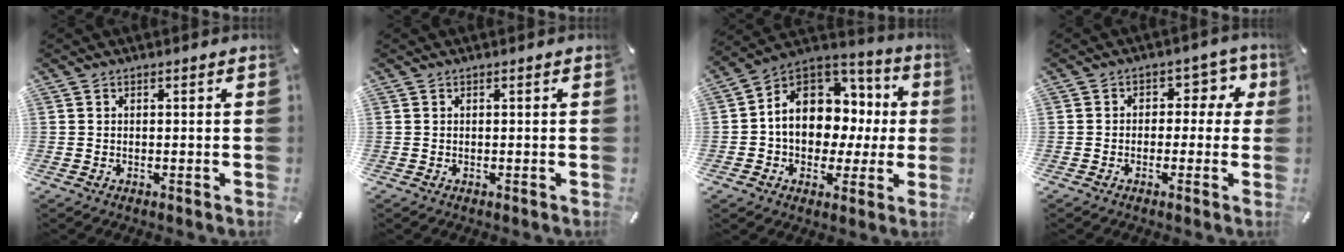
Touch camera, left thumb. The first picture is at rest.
{"total": 0.0}
{"total": 13.0, "force": [1.3, 10.7, 7.2], "torque": [-0.118, -0.016, 0.028]}
{"total": 6.2, "force": [0.4, 4.9, 3.8], "torque": [-0.037, 0.002, -0.002]}